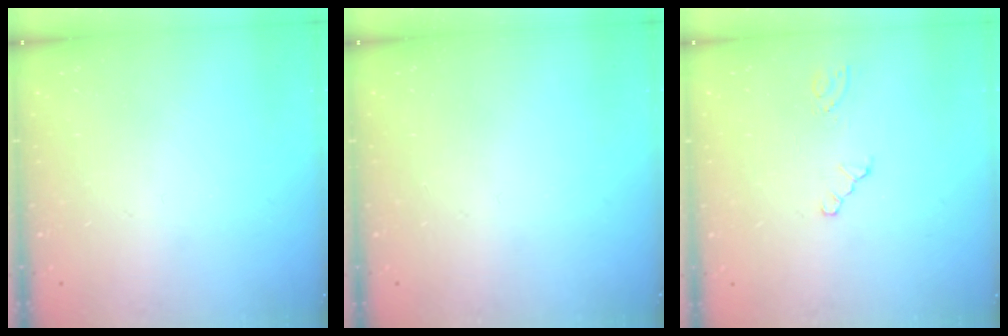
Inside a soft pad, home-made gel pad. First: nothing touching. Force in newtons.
{"total": 0.0}
{"total": 0.0}